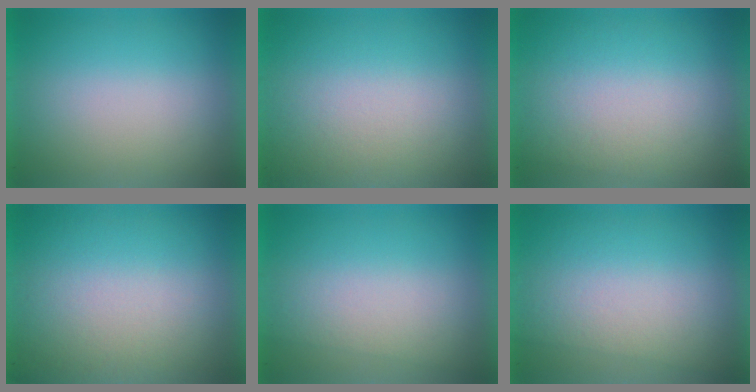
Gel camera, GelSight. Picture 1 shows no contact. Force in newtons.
{"total": 3.4}
{"total": 2.6}
{"total": 4.4}
{"total": 2.0}
{"total": 2.7}